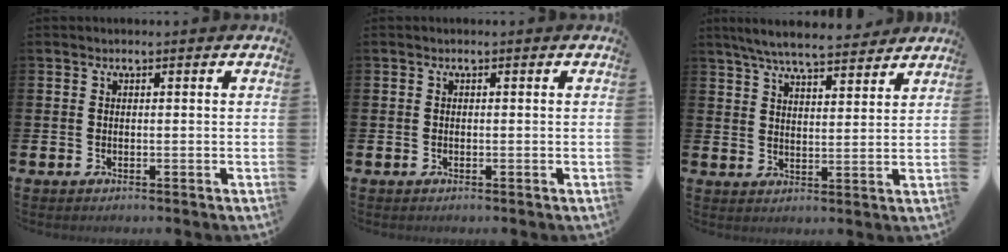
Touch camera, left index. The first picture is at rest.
{"total": 0.0}
{"total": 6.5, "force": [6.1, 0.8, 1.9], "torque": [-0.054, -0.028, 0.109]}